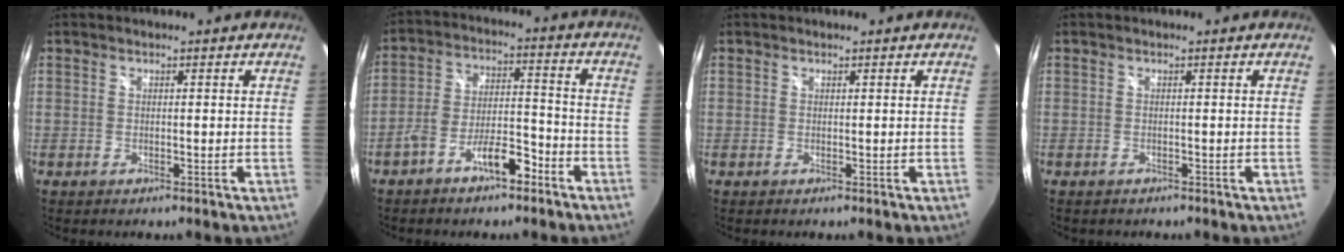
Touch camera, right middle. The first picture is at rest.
{"total": 8.4, "force": [-5.4, 3.1, 5.7], "torque": [-0.107, 0.021, -0.086]}
{"total": 0.0}
{"total": 0.9, "force": [-0.7, 0.4, 0.2], "torque": [-0.008, 0.000, -0.009]}